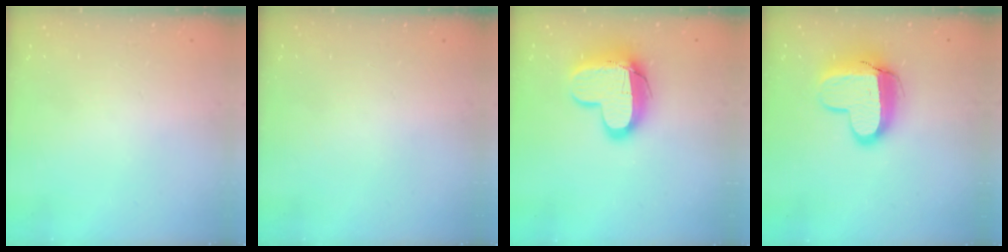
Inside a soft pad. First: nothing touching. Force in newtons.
{"total": 0.0}
{"total": 15.0, "press": 14.9, "slide": 1.3}
{"total": 12.7, "press": 12.7, "slide": 1.4}